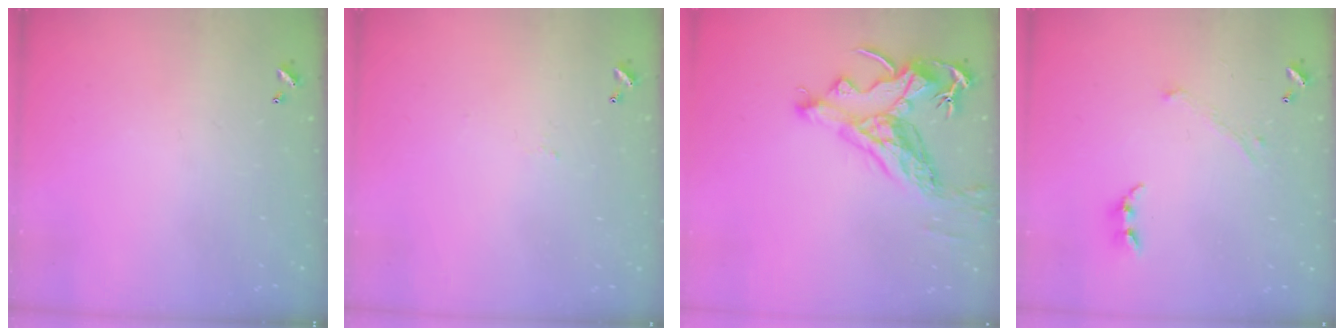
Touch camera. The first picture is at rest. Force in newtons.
{"total": 1.7, "press": 1.6, "slide": 0.3}
{"total": 8.1, "press": 8.0, "slide": 1.4}
{"total": 1.7, "press": 1.6, "slide": 0.5}